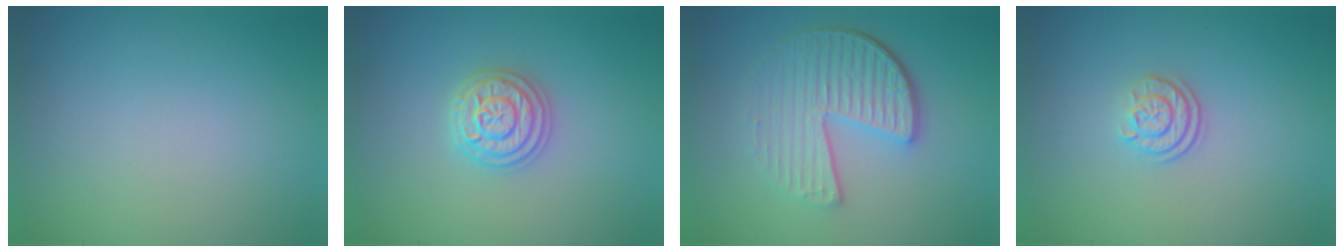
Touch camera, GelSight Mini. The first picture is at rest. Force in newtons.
{"total": 3.2, "press": 3.2, "slide": 0.5}
{"total": 5.3, "press": 4.0, "slide": 3.5}
{"total": 2.4, "press": 1.8, "slide": 1.5}